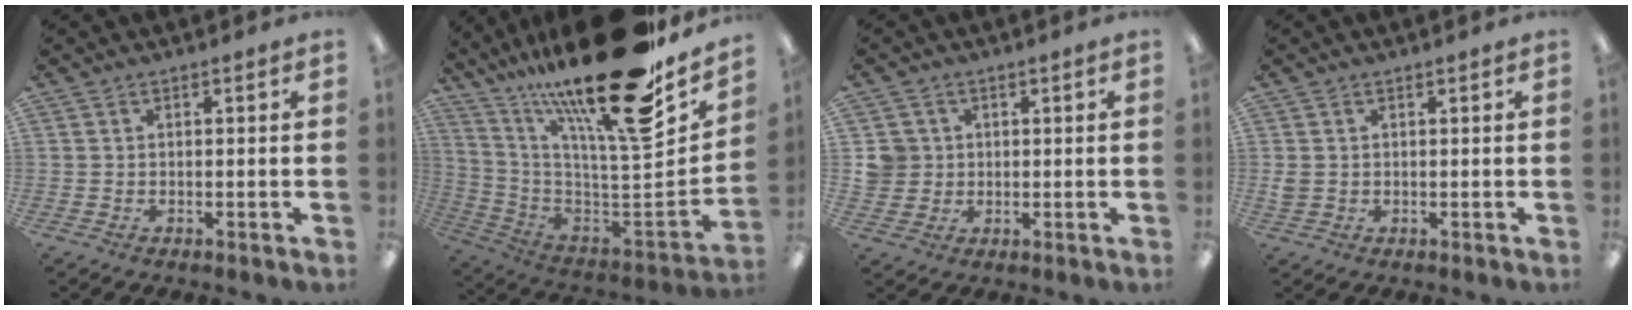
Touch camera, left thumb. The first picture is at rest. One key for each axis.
{"total": 27.7, "fx": 19.6, "fy": 5.6, "fz": 18.7, "tx": -0.268, "ty": -0.152, "tz": 0.320}
{"total": 5.1, "fx": 1.0, "fy": 5.0, "fz": 0.8, "tx": -0.012, "ty": 0.007, "tz": 0.018}
{"total": 1.7, "fx": 0.3, "fy": 1.6, "fz": 0.7, "tx": -0.013, "ty": 0.003, "tz": 0.004}